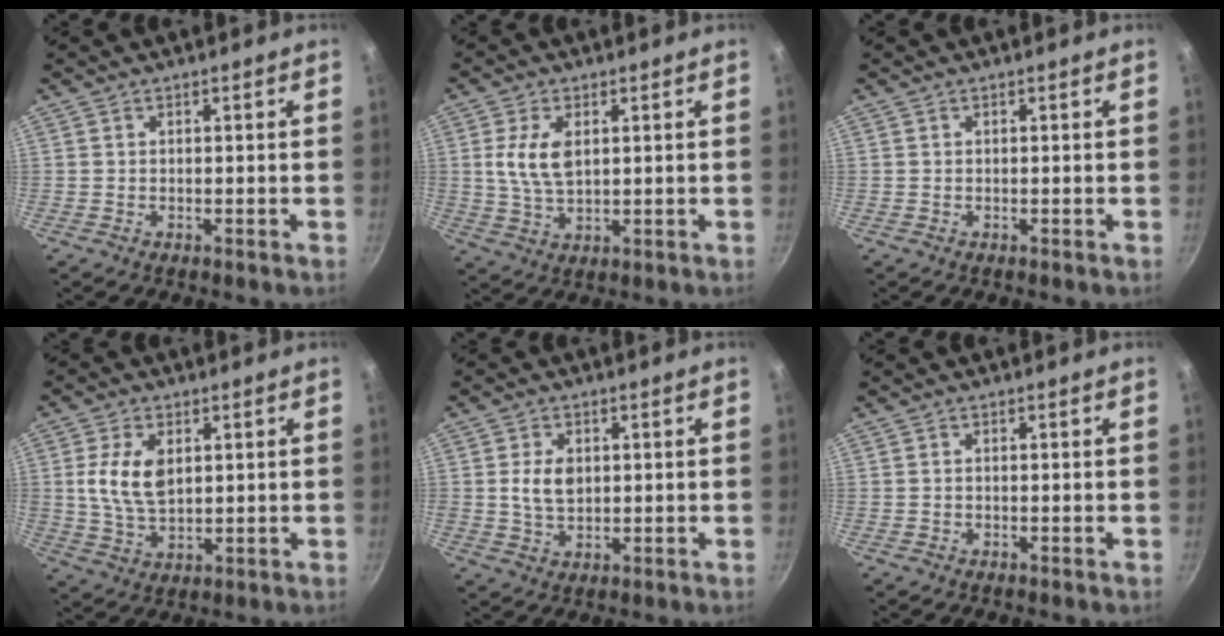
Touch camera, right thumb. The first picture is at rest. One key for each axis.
{"total": 7.5, "fx": 1.7, "fy": 4.0, "fz": 6.1, "tx": -0.117, "ty": -0.007, "tz": 0.033}
{"total": 0.0}
{"total": 9.0, "fx": 1.9, "fy": 5.4, "fz": 7.0, "tx": -0.131, "ty": -0.011, "tz": 0.038}
{"total": 5.5, "fx": 0.8, "fy": 3.8, "fz": 3.9, "tx": -0.061, "ty": -0.004, "tz": 0.016}
{"total": 0.0}